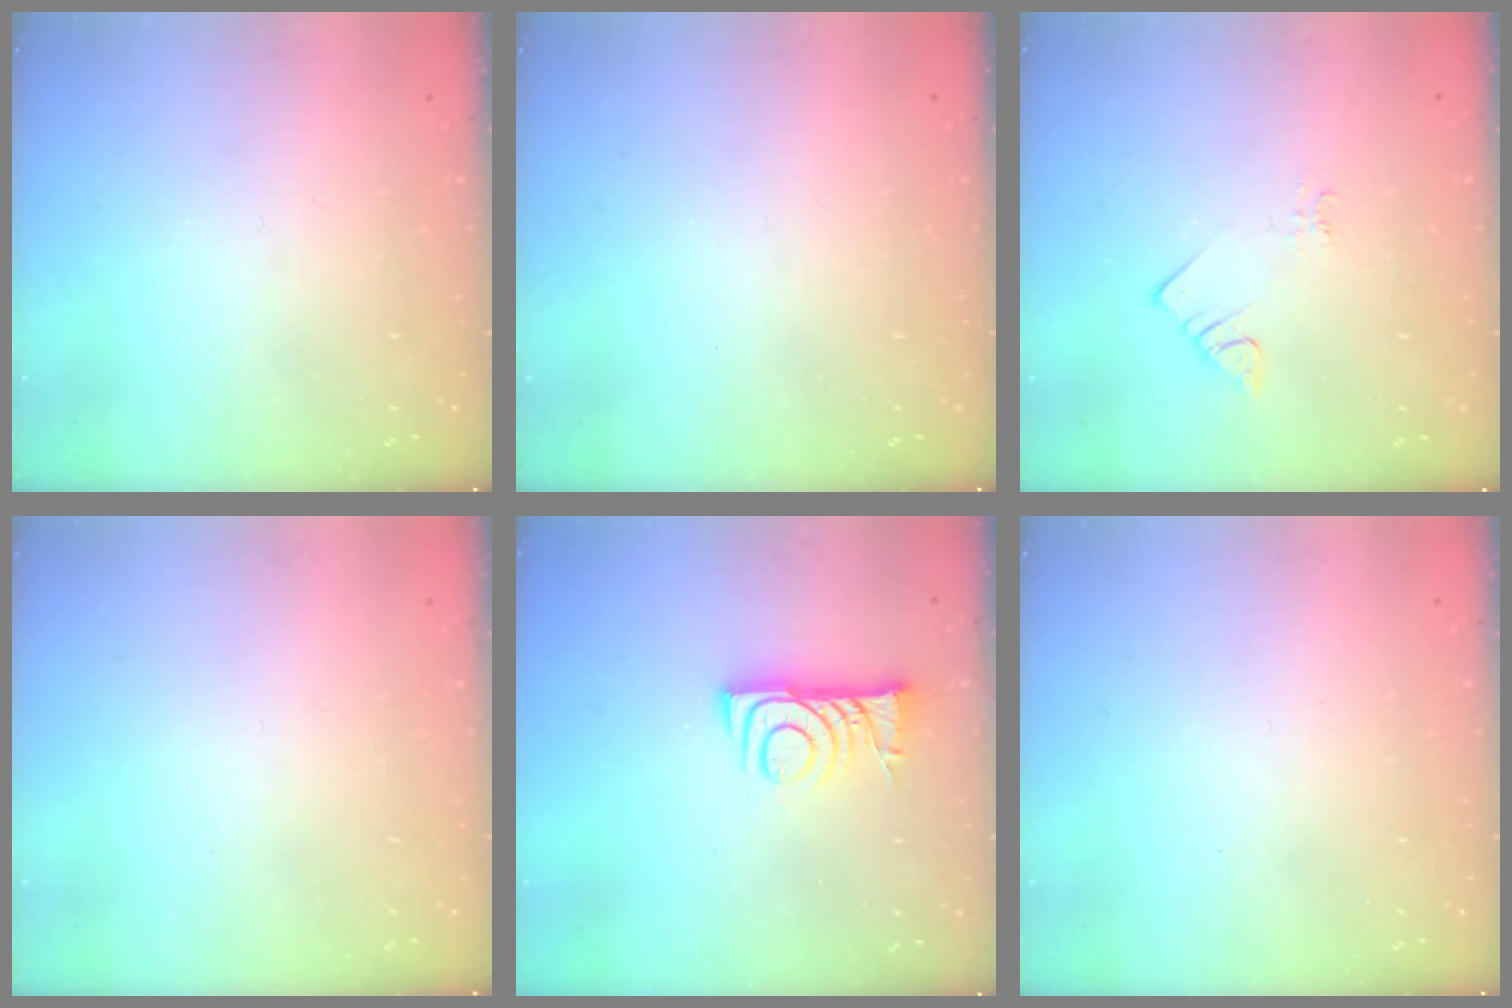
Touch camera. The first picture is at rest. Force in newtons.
{"total": 0.0}
{"total": 2.1, "press": 2.1, "slide": 0.4}
{"total": 1.6, "press": 1.5, "slide": 0.1}
{"total": 7.3, "press": 7.2, "slide": 0.9}
{"total": 1.6, "press": 1.6, "slide": 0.1}